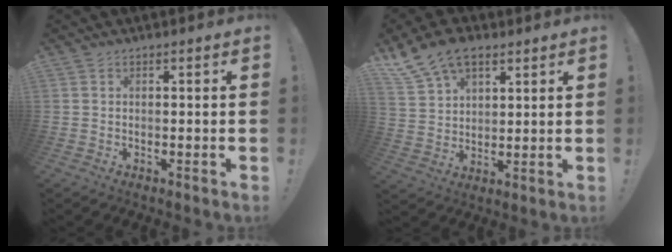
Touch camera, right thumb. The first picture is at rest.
{"total": 12.0, "force": [8.0, 6.9, 5.7], "torque": [-0.114, -0.035, 0.157]}